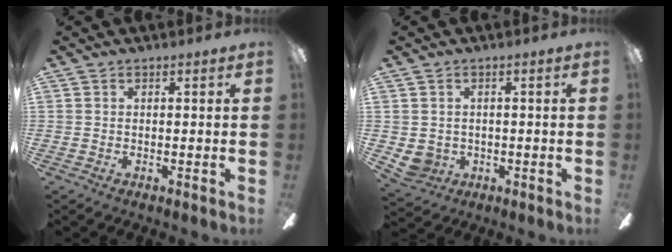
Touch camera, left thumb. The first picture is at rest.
{"total": 3.9, "force": [0.1, 3.8, 0.7], "torque": [-0.034, 0.001, 0.001]}